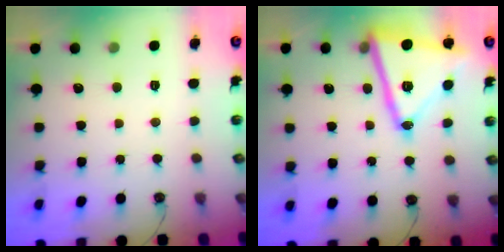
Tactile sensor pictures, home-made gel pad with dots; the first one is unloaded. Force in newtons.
{"total": 19.4, "press": 19.1, "slide": 3.2}